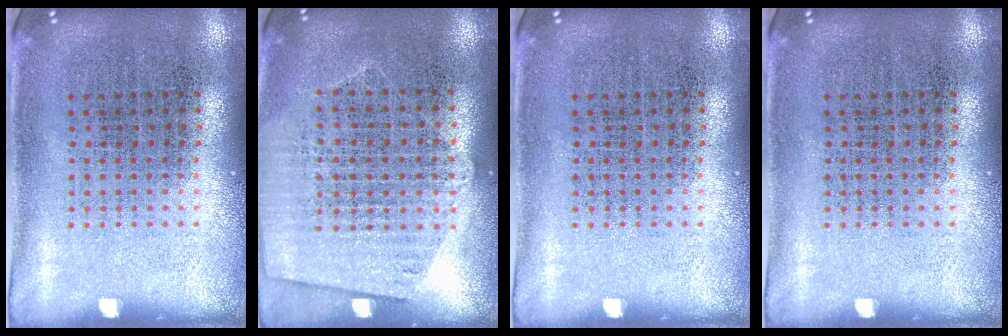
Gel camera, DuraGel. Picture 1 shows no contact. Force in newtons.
{"total": 1.1, "press": 1.0, "slide": 0.5}
{"total": 0.0}
{"total": 0.0}